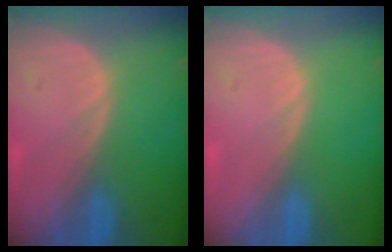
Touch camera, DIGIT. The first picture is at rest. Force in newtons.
{"total": 0.0}